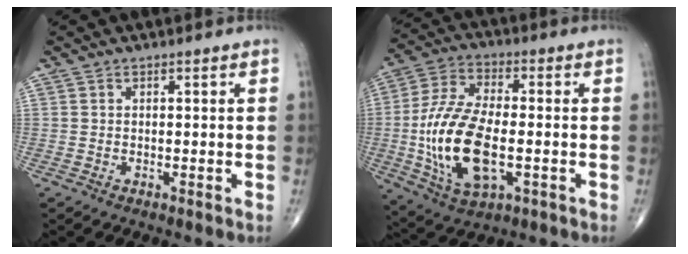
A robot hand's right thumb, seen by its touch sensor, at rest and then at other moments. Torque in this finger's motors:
{"motor_torque": [-0.24, 1.03, 1.19, 0.82, 0.61]}